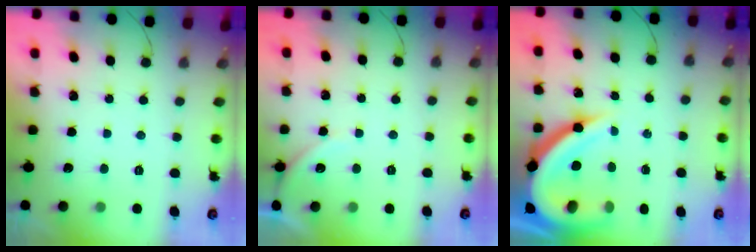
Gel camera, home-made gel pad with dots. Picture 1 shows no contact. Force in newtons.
{"total": 4.7, "press": 4.6, "slide": 0.7}
{"total": 20.4, "press": 20.3, "slide": 2.2}